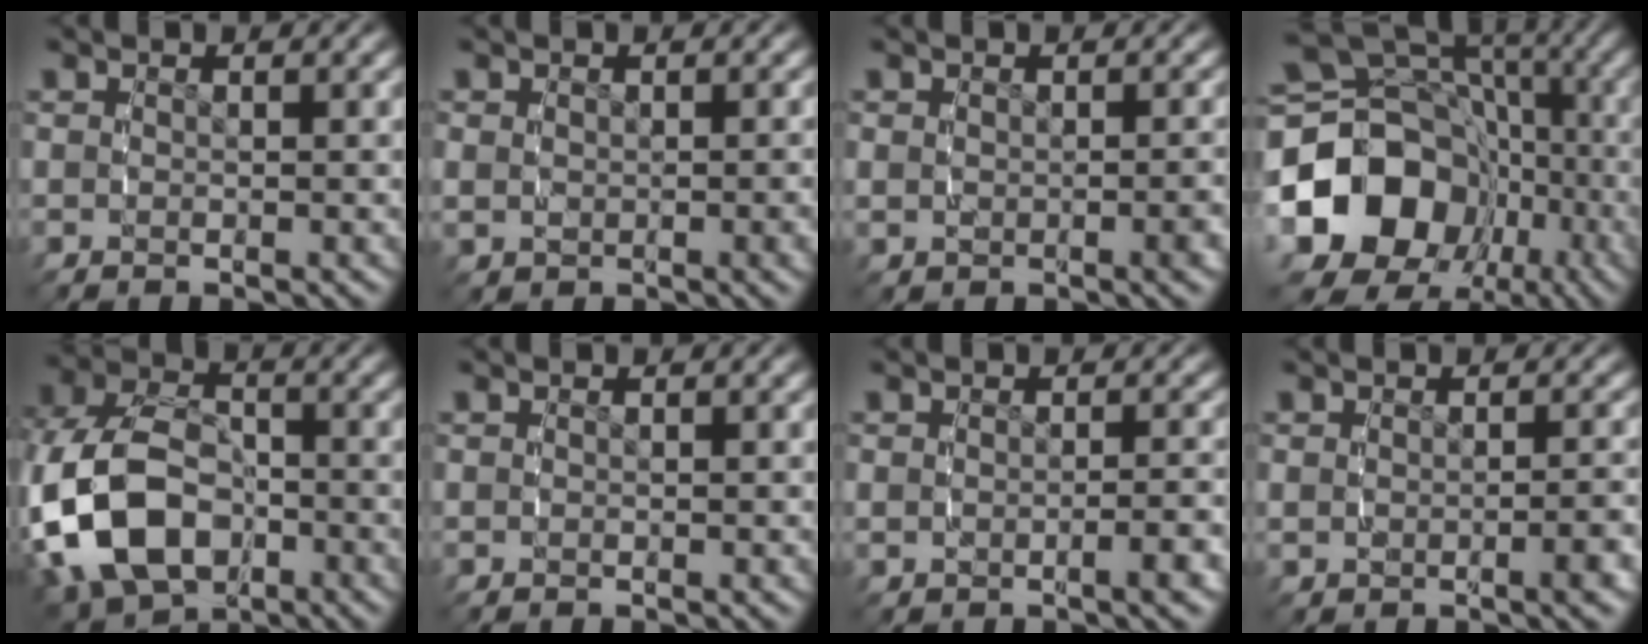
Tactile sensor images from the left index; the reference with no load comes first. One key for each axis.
{"total": 1.6, "fx": -0.1, "fy": 1.2, "fz": 1.0, "tx": -0.024, "ty": -0.008, "tz": 0.006}
{"total": 1.5, "fx": -0.2, "fy": 0.9, "fz": 1.2, "tx": -0.021, "ty": -0.002, "tz": 0.002}
{"total": 20.5, "fx": -3.7, "fy": 17.1, "fz": 10.7, "tx": -0.220, "ty": -0.058, "tz": -0.049}
{"total": 11.7, "fx": -2.2, "fy": 8.9, "fz": 7.2, "tx": -0.178, "ty": -0.048, "tz": -0.020}
{"total": 0.0}
{"total": 1.5, "fx": -0.6, "fy": 0.5, "fz": 1.3, "tx": -0.022, "ty": 0.007, "tz": -0.012}
{"total": 1.7, "fx": -0.4, "fy": 0.9, "fz": 1.4, "tx": -0.024, "ty": 0.005, "tz": -0.007}